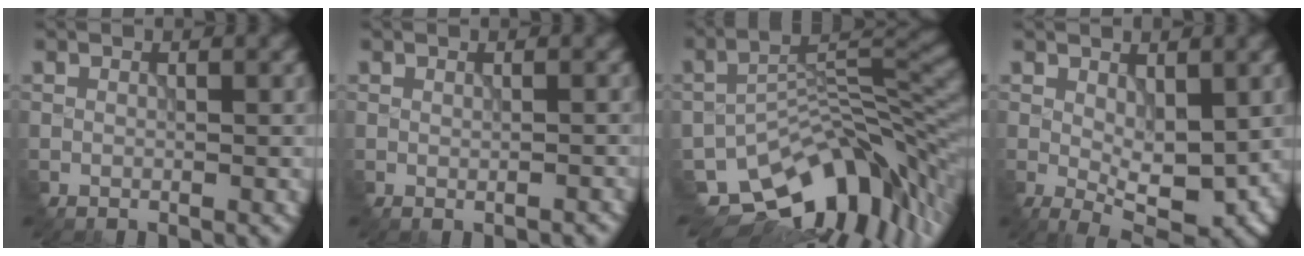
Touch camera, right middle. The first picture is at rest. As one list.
[{"total": 0.0}, {"total": 11.4, "force": [-7.2, 5.4, 6.9], "torque": [-0.110, -0.008, -0.125]}, {"total": 4.8, "force": [0.1, 2.3, 4.1], "torque": [-0.072, -0.011, 0.008]}]